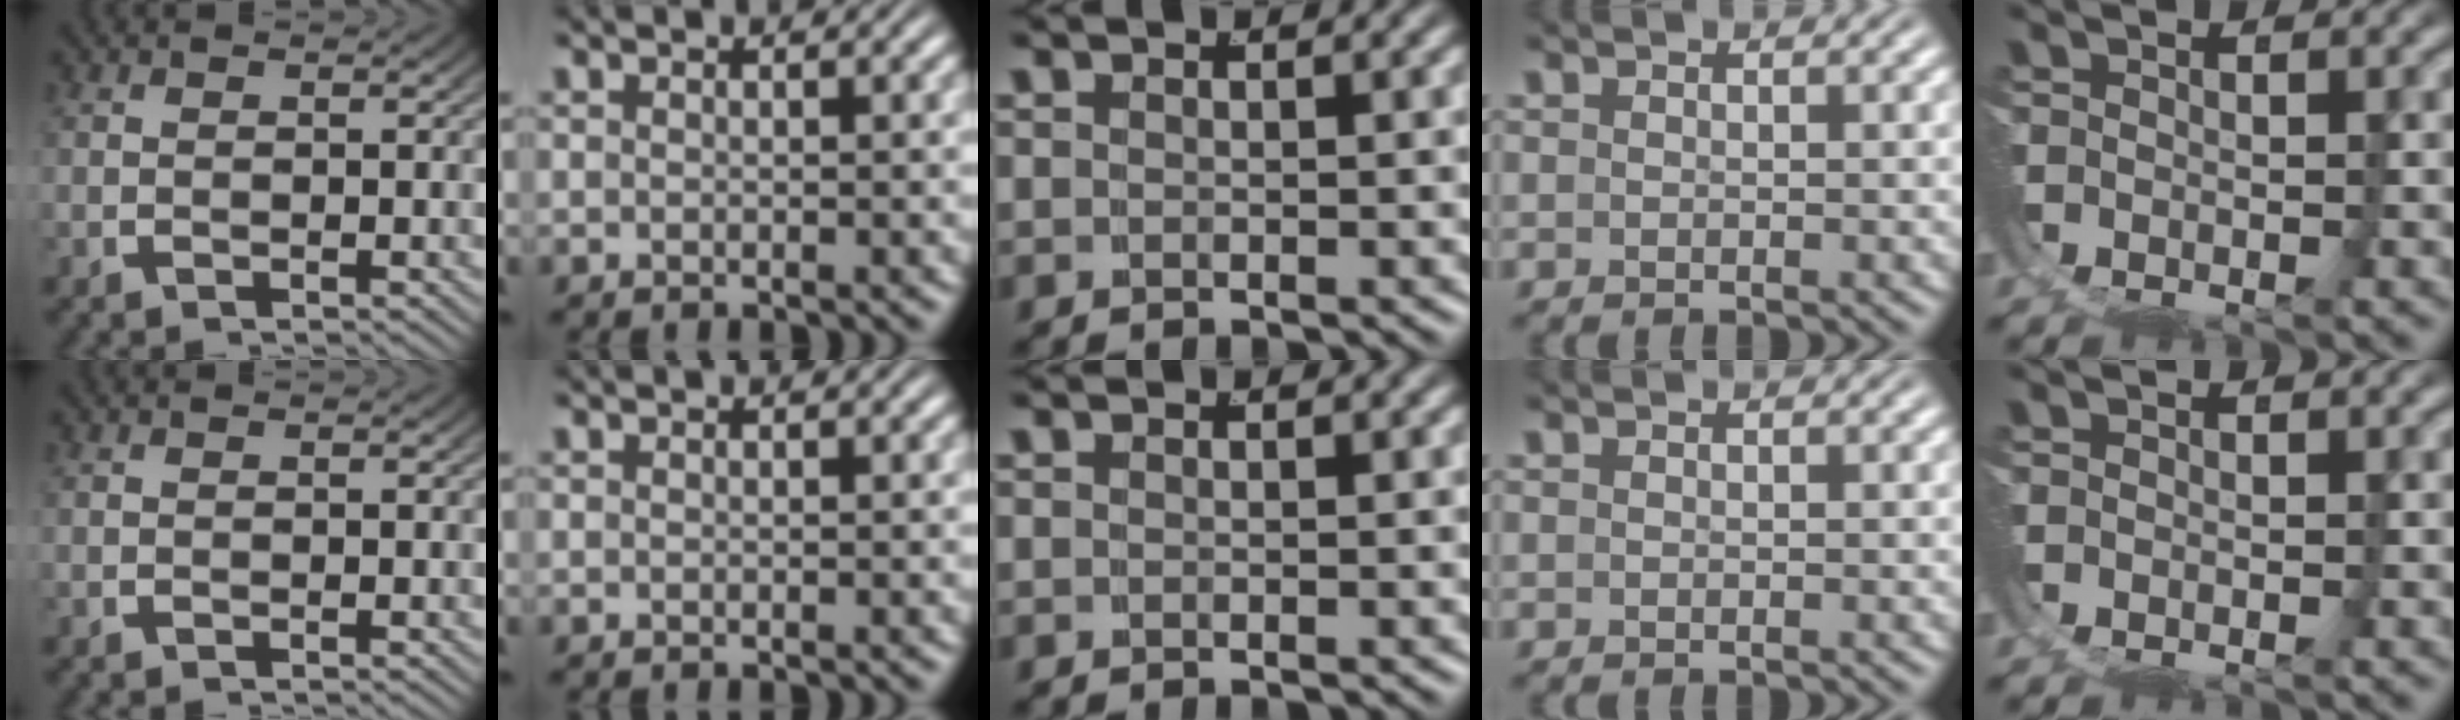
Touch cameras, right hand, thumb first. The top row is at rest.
{}